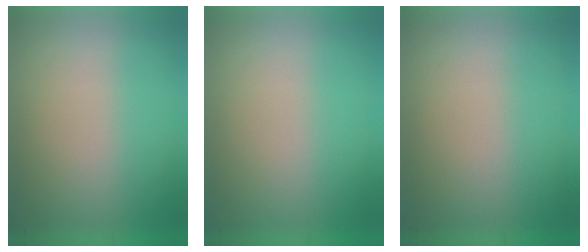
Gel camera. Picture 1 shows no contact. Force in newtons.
{"total": 1.4}
{"total": 0.0}